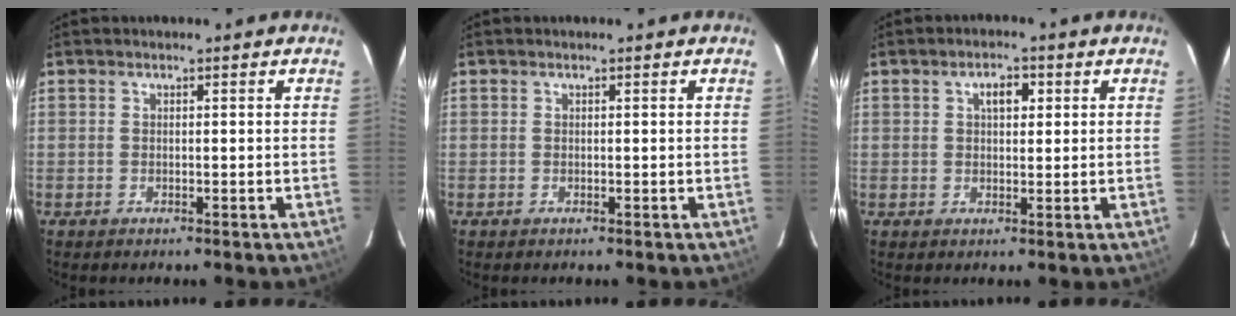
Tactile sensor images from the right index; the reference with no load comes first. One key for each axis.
{"total": 0.0}
{"total": 3.4, "fx": 1.2, "fy": 1.9, "fz": 2.6, "tx": -0.040, "ty": 0.012, "tz": 0.019}